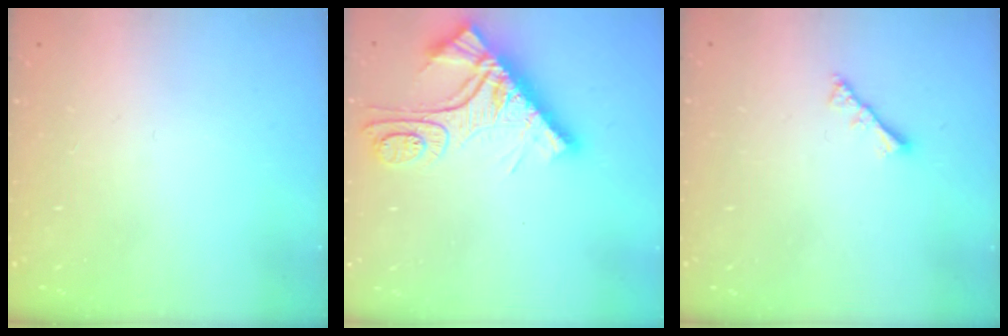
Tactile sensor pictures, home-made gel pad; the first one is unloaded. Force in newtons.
{"total": 14.4, "press": 14.3, "slide": 1.5}
{"total": 2.8, "press": 2.8, "slide": 0.6}